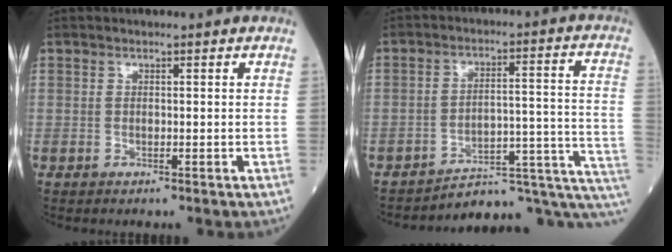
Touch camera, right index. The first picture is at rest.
{"total": 13.5, "force": [-12.5, 2.4, 4.6], "torque": [-0.030, 0.067, -0.163]}